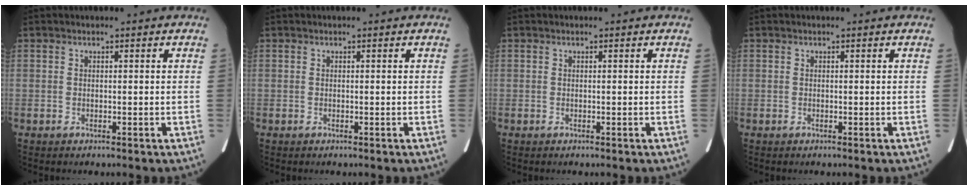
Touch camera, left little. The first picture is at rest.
{"total": 0.0}
{"total": 0.0}
{"total": 0.0}